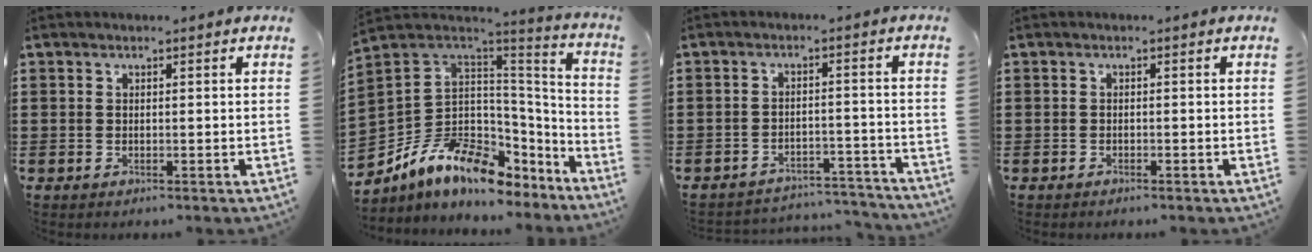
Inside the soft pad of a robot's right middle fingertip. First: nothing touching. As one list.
[{"total": 11.0, "force": [-6.3, 7.0, 5.7], "torque": [-0.141, 0.001, -0.120]}, {"total": 3.9, "force": [-3.8, 0.4, 0.4], "torque": [-0.009, 0.004, -0.081]}, {"total": 0.5, "force": [-0.5, 0.1, 0.1], "torque": [-0.003, 0.000, -0.011]}]